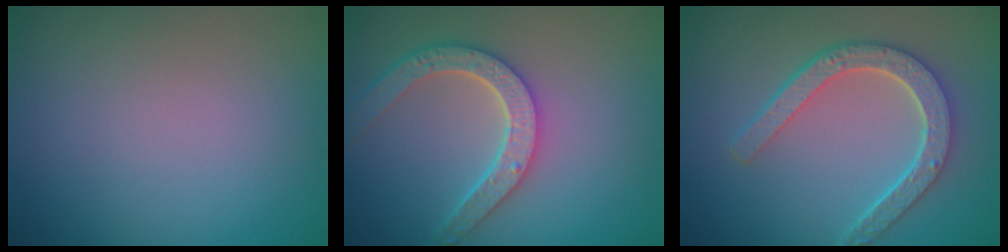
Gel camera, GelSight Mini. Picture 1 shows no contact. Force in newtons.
{"total": 4.6, "press": 3.8, "slide": 2.7}
{"total": 4.8, "press": 3.8, "slide": 2.9}